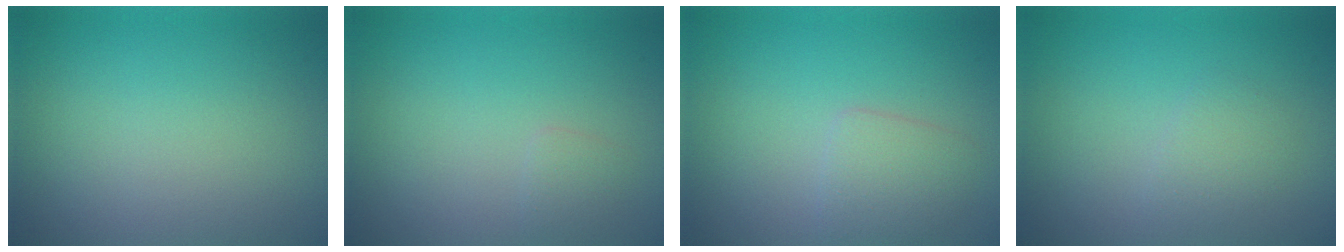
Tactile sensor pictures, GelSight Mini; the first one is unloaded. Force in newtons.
{"total": 0.8, "press": 0.8, "slide": 0.1}
{"total": 2.1, "press": 2.1, "slide": 0.1}
{"total": 1.4, "press": 1.4, "slide": 0.1}